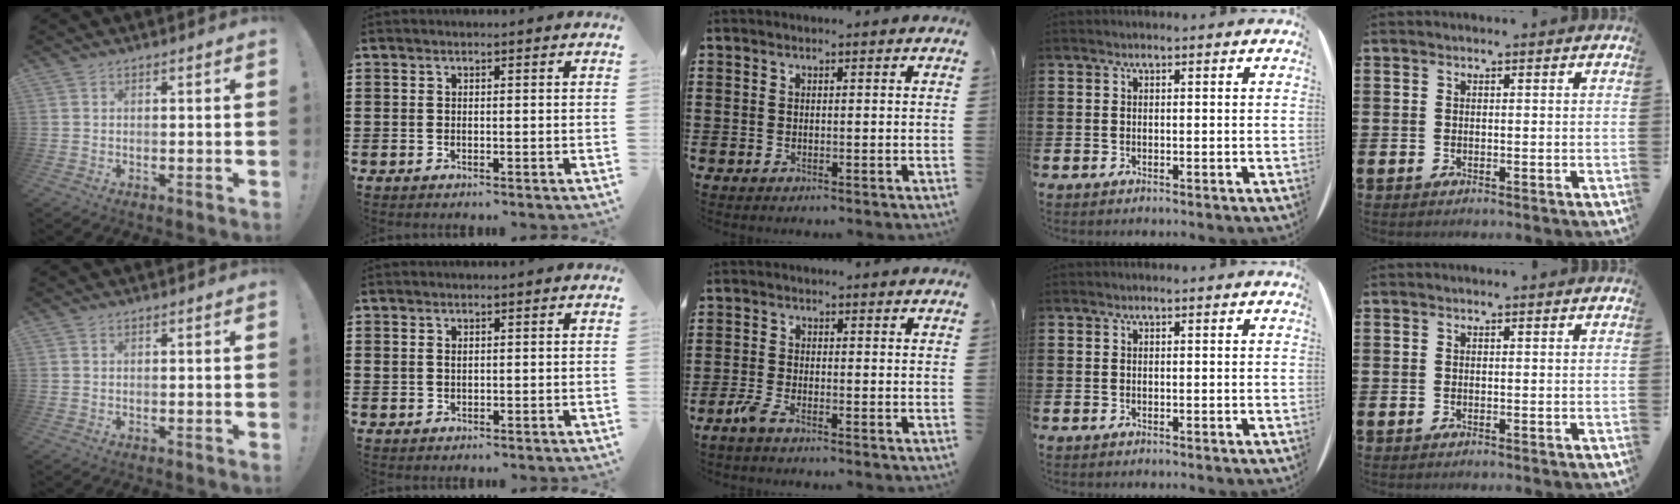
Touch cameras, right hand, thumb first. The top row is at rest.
{"index": {"total": 0.8, "force": [0.4, 0.5, 0.4], "torque": [-0.010, 0.003, 0.008]}, "middle": {"total": 2.3, "force": [-1.5, 0.4, 1.7], "torque": [-0.052, -0.008, -0.034]}}